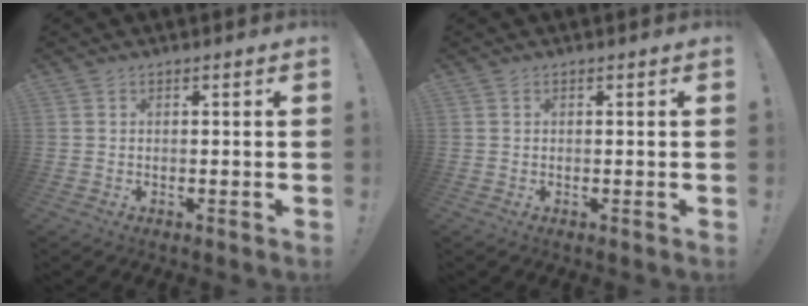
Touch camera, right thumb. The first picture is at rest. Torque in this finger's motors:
{"motor_torque": [-0.22, 0.30, 0.25, 0.09, -0.10]}